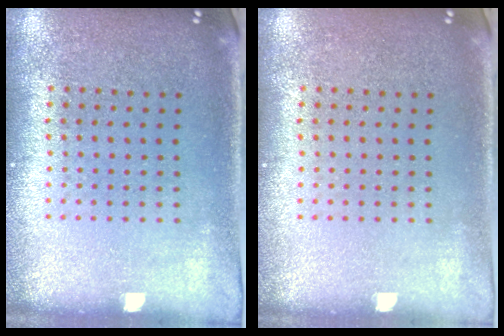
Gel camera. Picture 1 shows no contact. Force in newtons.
{"total": 0.0}